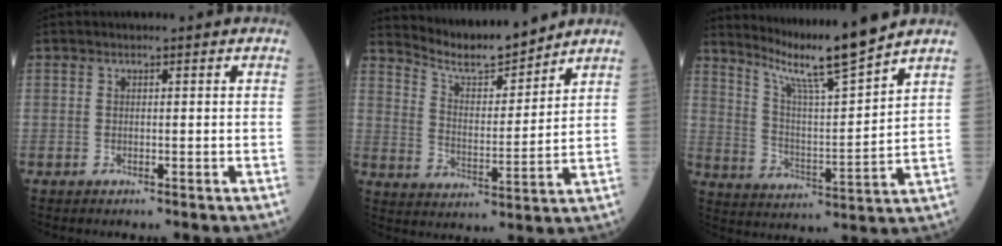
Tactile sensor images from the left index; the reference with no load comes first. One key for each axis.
{"total": 9.4, "fx": 9.2, "fy": 0.4, "fz": 1.9, "tx": -0.046, "ty": -0.003, "tz": 0.170}
{"total": 11.4, "fx": 10.0, "fy": -1.8, "fz": 5.1, "tx": -0.090, "ty": -0.016, "tz": 0.180}